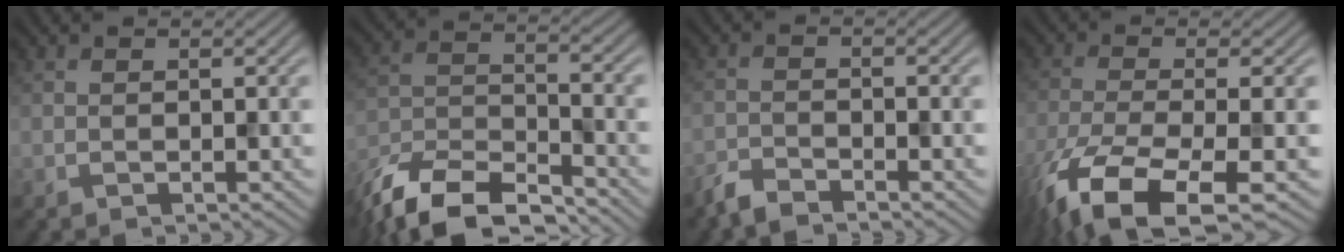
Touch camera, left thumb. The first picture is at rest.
{"total": 12.5, "force": [-10.7, 3.6, 5.5], "torque": [-0.122, -0.020, -0.197]}
{"total": 2.8, "force": [-2.7, 0.4, 0.9], "torque": [-0.020, -0.005, -0.062]}
{"total": 11.4, "force": [-6.8, 3.1, 8.7], "torque": [-0.185, -0.030, -0.122]}